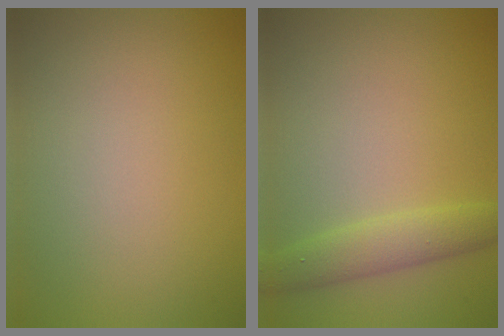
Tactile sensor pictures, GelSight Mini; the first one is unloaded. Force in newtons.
{"total": 2.9, "press": 2.9, "slide": 0.2}